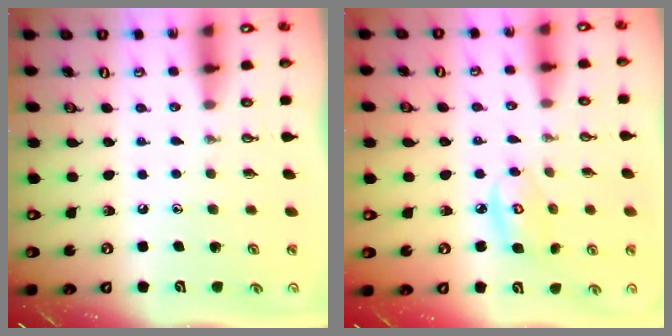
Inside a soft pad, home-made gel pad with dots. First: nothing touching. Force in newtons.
{"total": 5.9, "press": 5.9, "slide": 0.2}